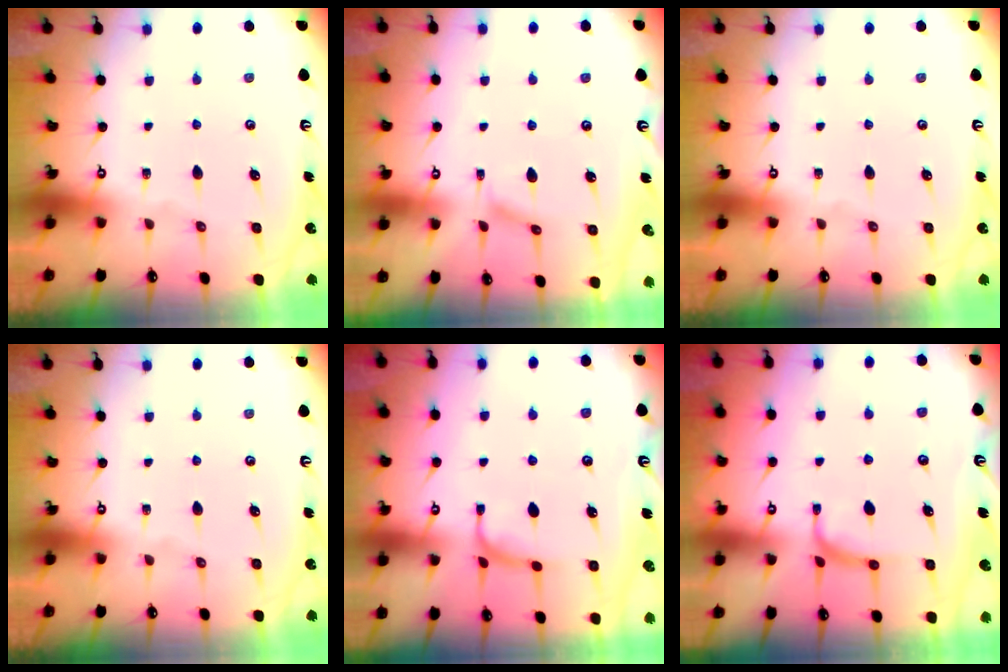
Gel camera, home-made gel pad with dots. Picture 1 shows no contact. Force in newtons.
{"total": 1.8, "press": 1.7, "slide": 0.5}
{"total": 0.0}
{"total": 0.0}
{"total": 0.9, "press": 0.4, "slide": 0.8}
{"total": 1.0, "press": 0.9, "slide": 0.4}